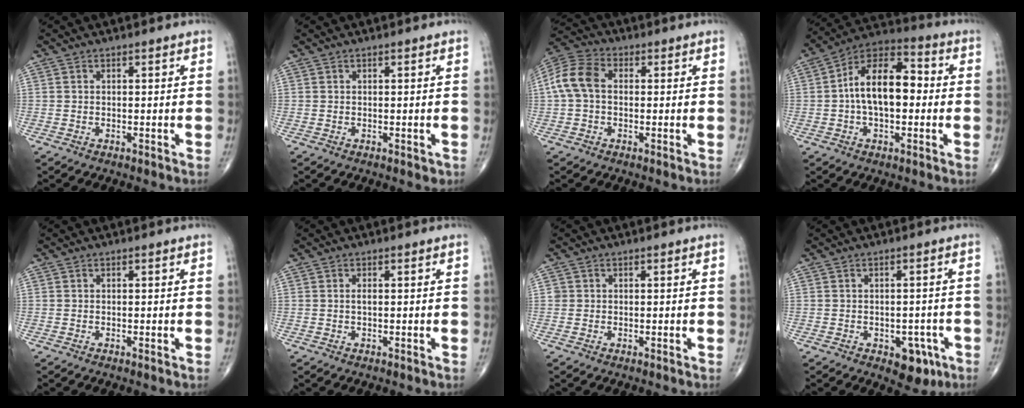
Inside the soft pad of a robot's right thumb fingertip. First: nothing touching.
{"total": 0.6, "force": [-0.1, 0.5, 0.4], "torque": [-0.002, 0.000, 0.002]}
{"total": 8.5, "force": [0.4, 5.9, 6.1], "torque": [-0.128, 0.028, -0.001]}
{"total": 14.4, "force": [0.1, 8.0, 12.0], "torque": [-0.190, 0.037, -0.012]}
{"total": 0.0}
{"total": 0.8, "force": [0.1, 0.3, 0.8], "torque": [-0.016, 0.000, 0.000]}
{"total": 0.9, "force": [0.1, 0.8, 0.1], "torque": [0.005, 0.003, 0.000]}
{"total": 5.8, "force": [-2.6, 3.6, 3.7], "torque": [-0.016, 0.011, -0.028]}